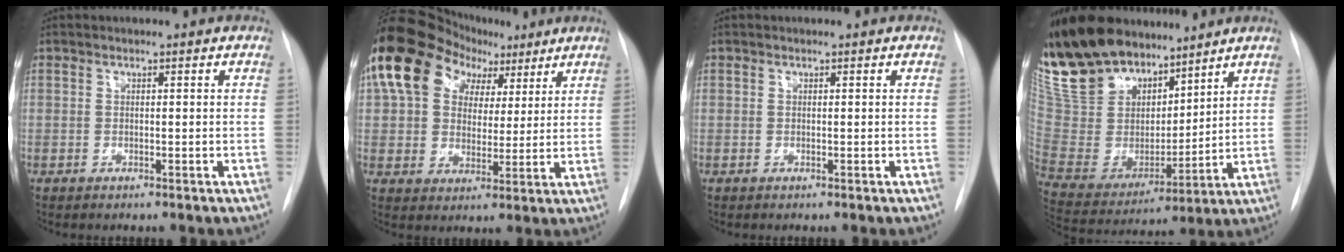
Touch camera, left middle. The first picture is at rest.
{"total": 16.1, "force": [8.4, 11.1, 8.1], "torque": [-0.153, 0.064, 0.144]}
{"total": 0.0}
{"total": 21.6, "force": [17.1, 9.3, 9.4], "torque": [-0.207, 0.012, 0.321]}